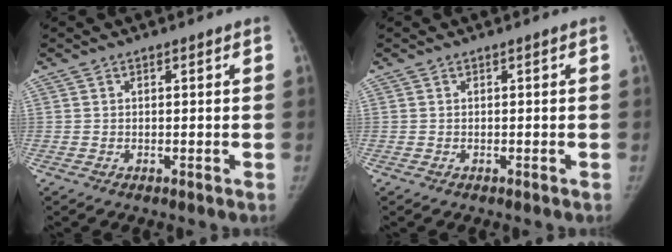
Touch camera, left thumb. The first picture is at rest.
{"total": 0.0}